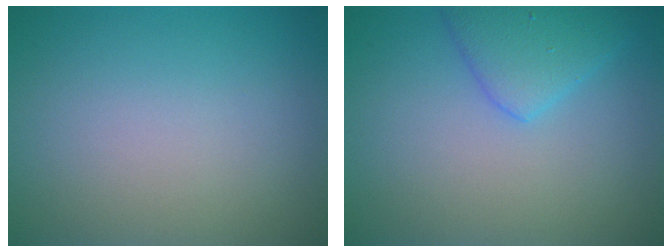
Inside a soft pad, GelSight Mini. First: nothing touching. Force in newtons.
{"total": 3.3, "press": 3.3, "slide": 0.2}